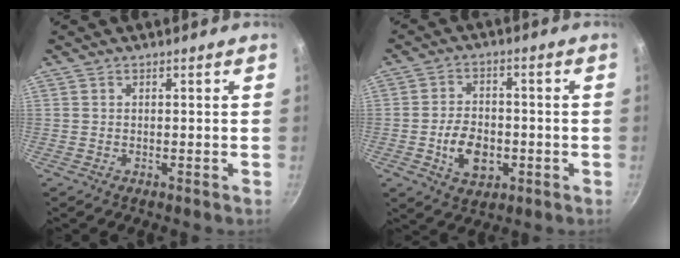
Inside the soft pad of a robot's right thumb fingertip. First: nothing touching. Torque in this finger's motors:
{"motor_torque": [0.09, 0.62, -0.15, -0.09, 0.07]}